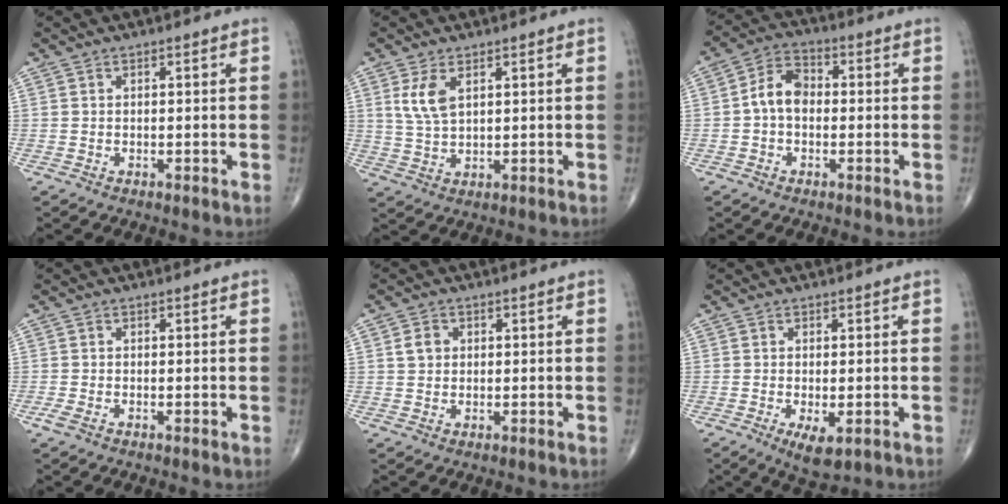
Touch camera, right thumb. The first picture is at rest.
{"total": 5.3, "force": [2.2, 2.6, 4.1], "torque": [-0.083, -0.006, 0.052]}
{"total": 6.8, "force": [-0.5, 4.7, 4.8], "torque": [-0.074, 0.024, -0.021]}
{"total": 1.5, "force": [-0.7, 0.5, 1.2], "torque": [-0.032, -0.004, -0.019]}
{"total": 2.8, "force": [0.6, 2.4, 1.4], "torque": [-0.015, 0.003, 0.011]}
{"total": 4.8, "force": [-1.8, 1.9, 4.1], "torque": [-0.066, -0.011, -0.024]}